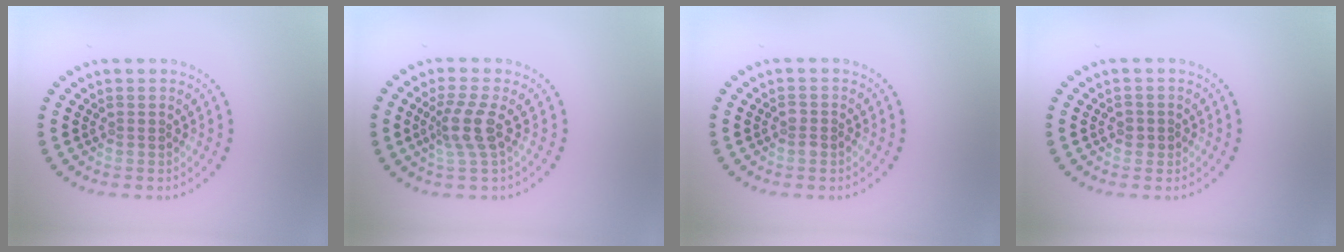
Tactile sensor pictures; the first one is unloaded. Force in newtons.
{"total": 2.8, "press": 2.1, "slide": 1.8}
{"total": 1.0, "press": 1.0, "slide": 0.2}
{"total": 0.9, "press": 0.9, "slide": 0.3}